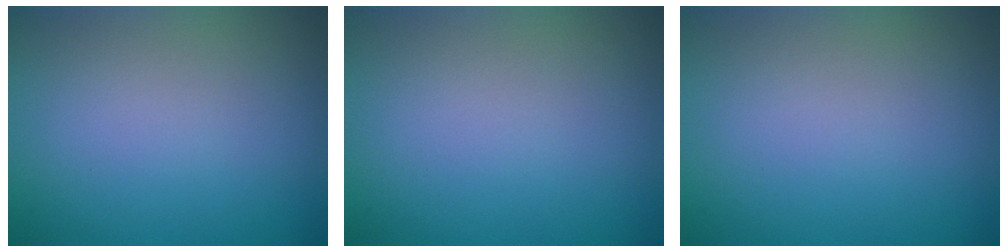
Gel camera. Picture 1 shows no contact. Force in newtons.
{"total": 0.0}
{"total": 0.0}